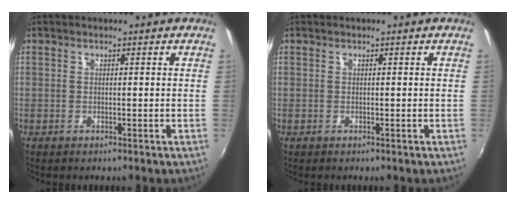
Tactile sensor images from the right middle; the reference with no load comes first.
{"total": 0.0}